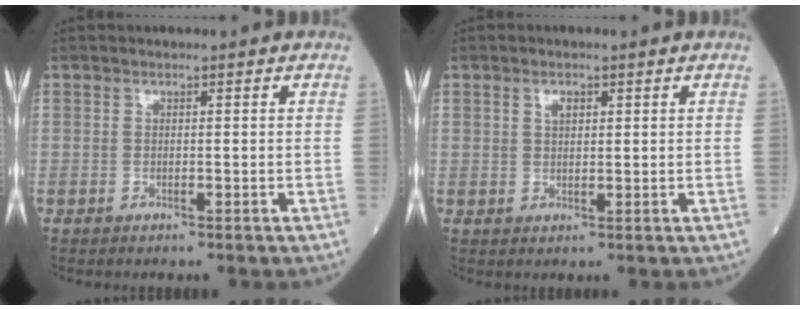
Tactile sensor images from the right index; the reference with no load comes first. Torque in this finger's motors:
{"motor_torque": [0.14, 0.20, 0.00, 0.00]}